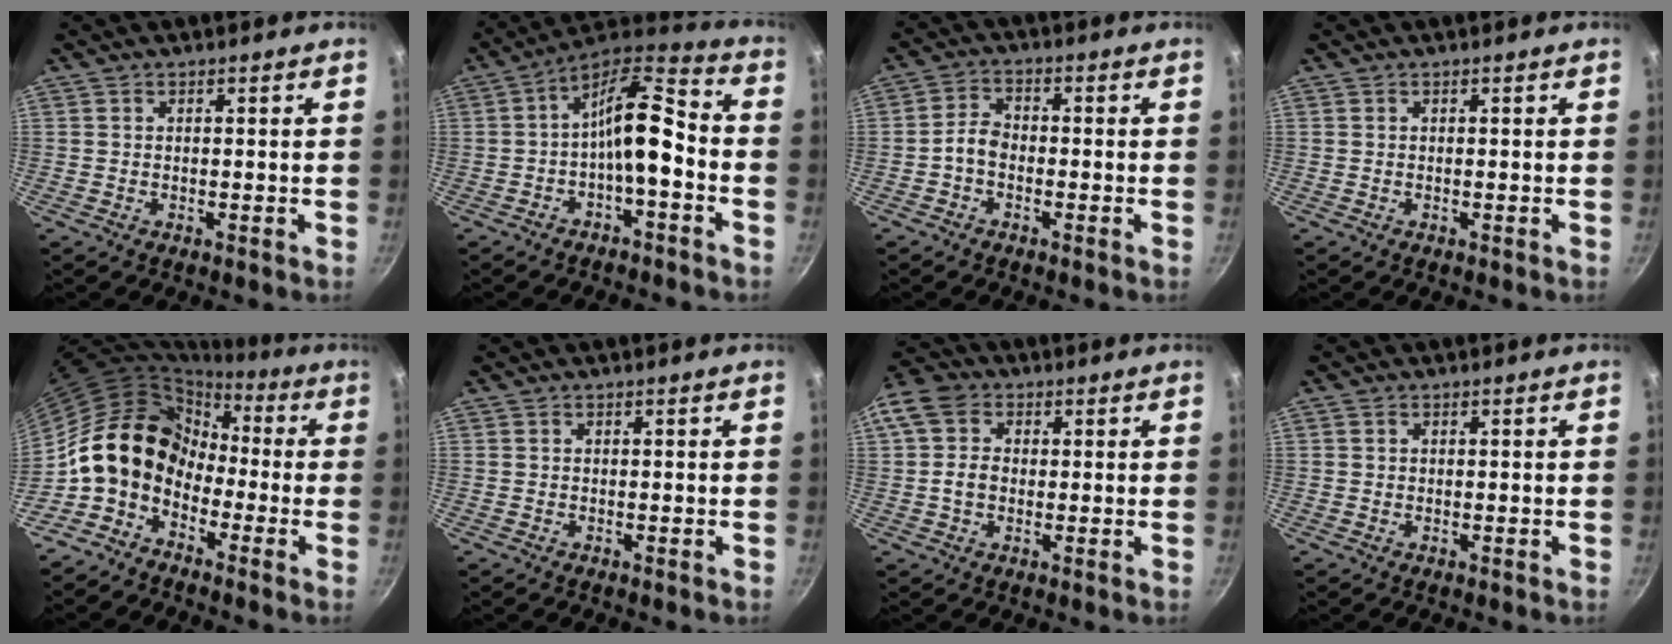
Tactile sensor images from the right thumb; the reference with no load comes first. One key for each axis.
{"total": 12.1, "fx": -2.7, "fy": 4.8, "fz": 10.7, "tx": -0.179, "ty": 0.054, "tz": -0.052}
{"total": 3.5, "fx": -1.5, "fy": 2.3, "fz": 2.2, "tx": -0.041, "ty": 0.026, "tz": -0.035}
{"total": 0.0}
{"total": 12.1, "fx": -2.9, "fy": 9.6, "fz": 6.9, "tx": -0.073, "ty": 0.044, "tz": -0.070}
{"total": 0.0}
{"total": 10.4, "fx": 1.0, "fy": 8.6, "fz": 5.8, "tx": -0.117, "ty": 0.026, "tz": 0.006}
{"total": 0.7, "fx": 0.3, "fy": 0.6, "fz": 0.2, "tx": -0.002, "ty": 0.003, "tz": 0.003}